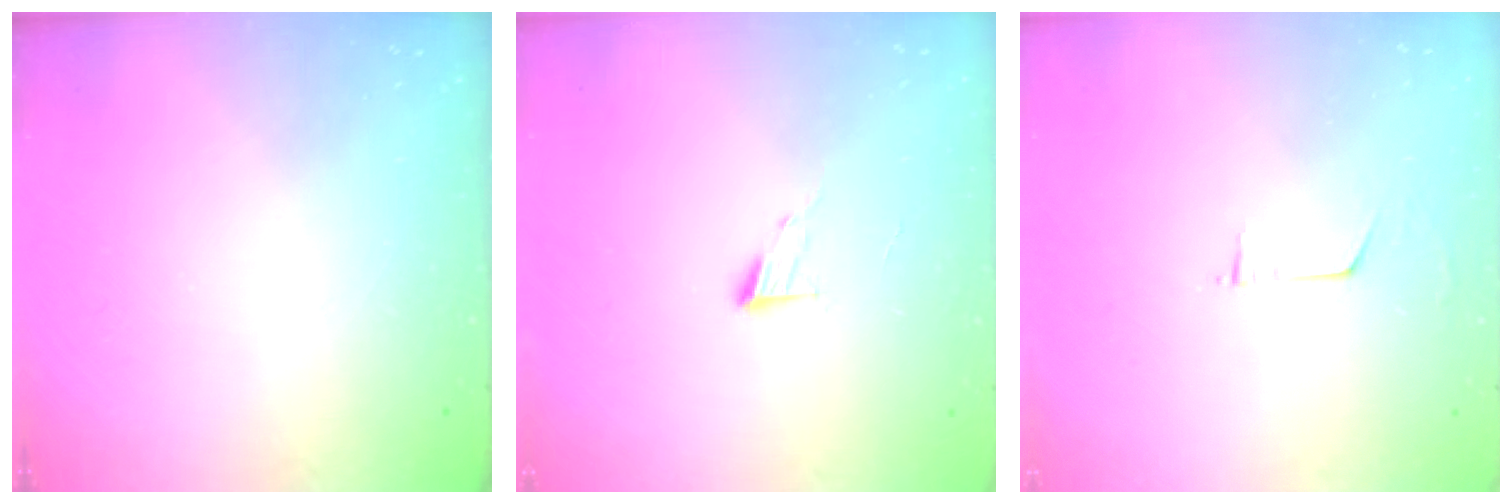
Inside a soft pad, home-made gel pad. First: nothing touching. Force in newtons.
{"total": 6.2, "press": 6.2, "slide": 0.6}
{"total": 3.7, "press": 3.6, "slide": 0.4}